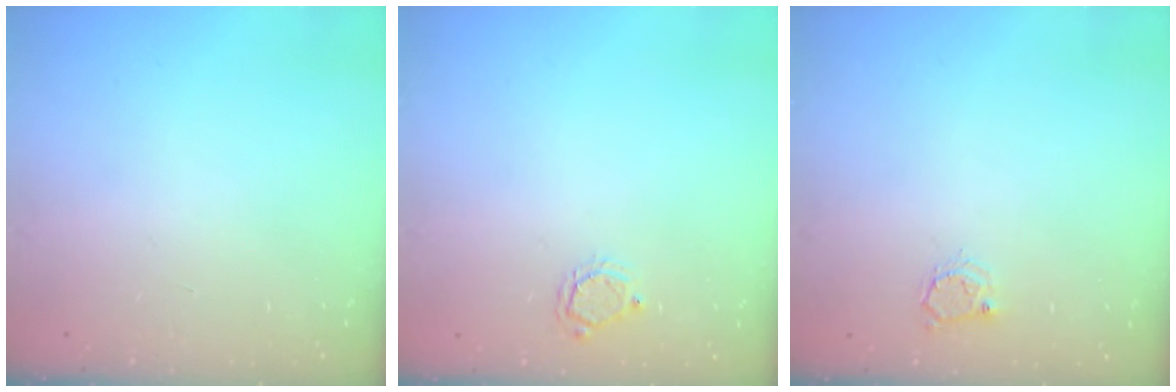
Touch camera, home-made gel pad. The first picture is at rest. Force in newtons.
{"total": 3.8, "press": 3.8, "slide": 0.4}
{"total": 2.9, "press": 2.9, "slide": 0.4}